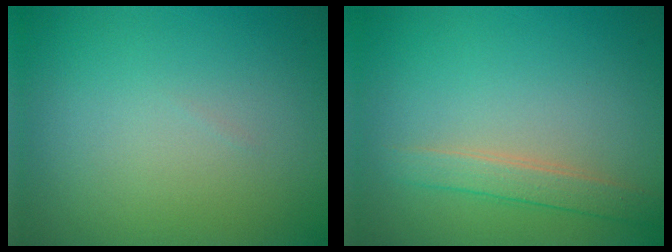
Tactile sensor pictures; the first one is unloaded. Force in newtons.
{"total": 2.2, "press": 2.2, "slide": 0.2}